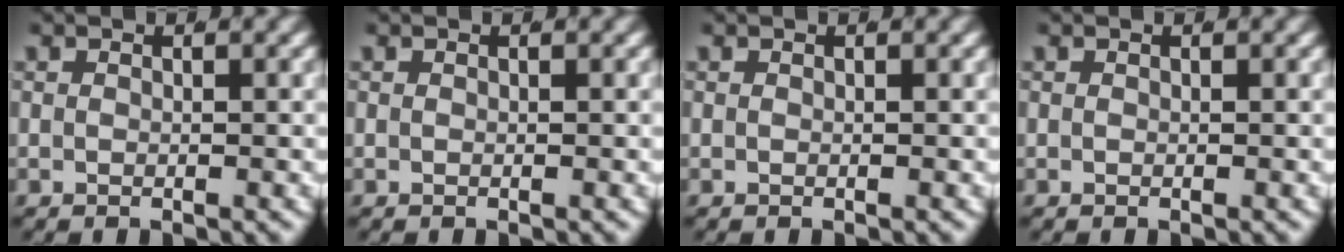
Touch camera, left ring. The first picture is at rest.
{"total": 0.0}
{"total": 0.0}
{"total": 0.0}